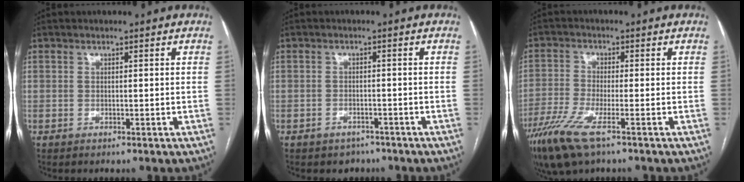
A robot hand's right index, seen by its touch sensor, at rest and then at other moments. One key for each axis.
{"total": 3.1, "fx": -2.3, "fy": 2.1, "fz": 0.1, "tx": -0.005, "ty": 0.009, "tz": -0.028}
{"total": 8.6, "fx": -5.2, "fy": 1.4, "fz": 6.6, "tx": -0.144, "ty": -0.021, "tz": -0.098}